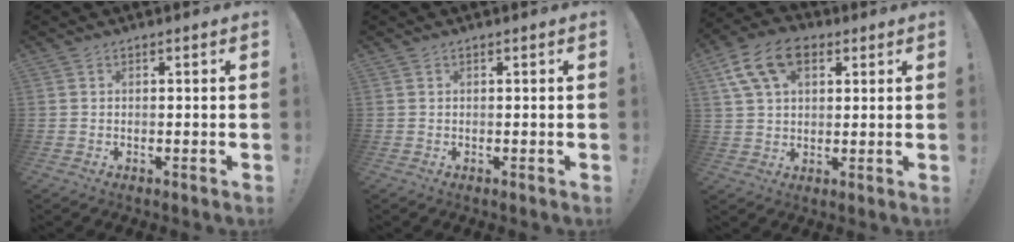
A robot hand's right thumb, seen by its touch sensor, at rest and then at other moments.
{"total": 0.0}
{"total": 13.7, "force": [5.9, 8.6, 8.9], "torque": [-0.160, -0.008, 0.114]}